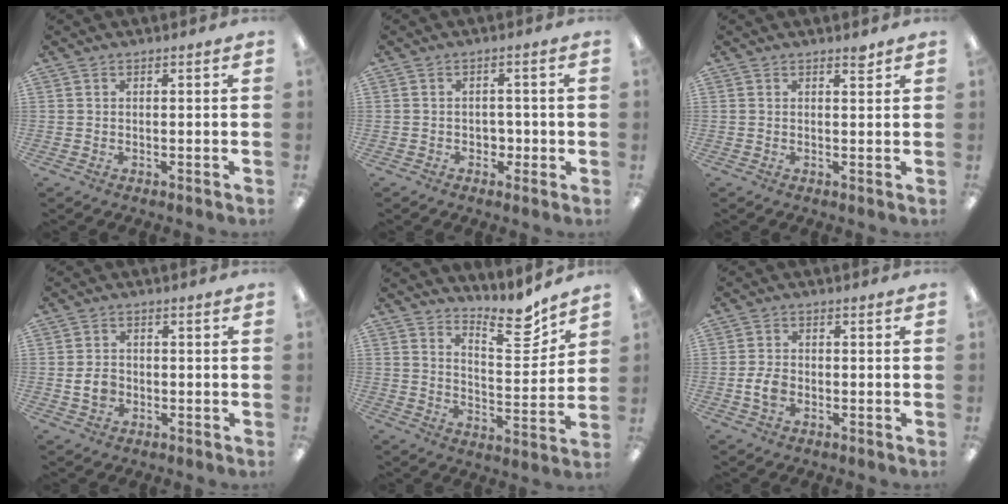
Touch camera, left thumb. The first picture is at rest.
{"total": 3.1, "force": [-0.6, 2.3, 2.0], "torque": [-0.035, 0.007, -0.012]}
{"total": 2.0, "force": [1.5, 0.3, 1.4], "torque": [-0.013, -0.007, 0.023]}
{"total": 4.5, "force": [-0.9, 3.2, 3.0], "torque": [-0.066, 0.004, -0.019]}
{"total": 11.1, "force": [9.0, 2.8, 5.8], "torque": [-0.072, -0.068, 0.152]}
{"total": 4.4, "force": [-1.1, 2.8, 3.1], "torque": [-0.067, 0.005, -0.023]}